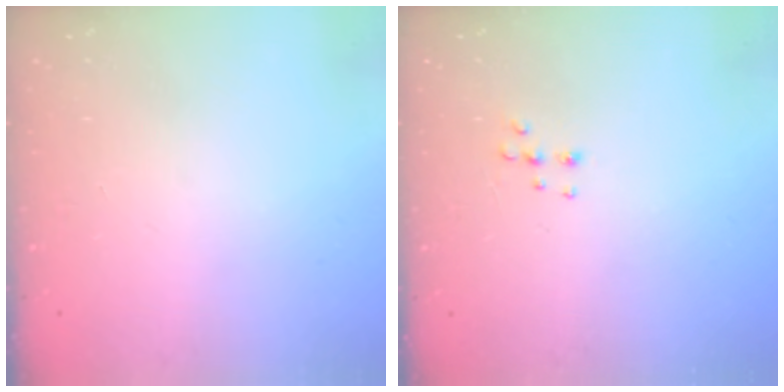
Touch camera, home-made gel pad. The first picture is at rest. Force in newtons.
{"total": 5.3, "press": 5.3, "slide": 0.6}